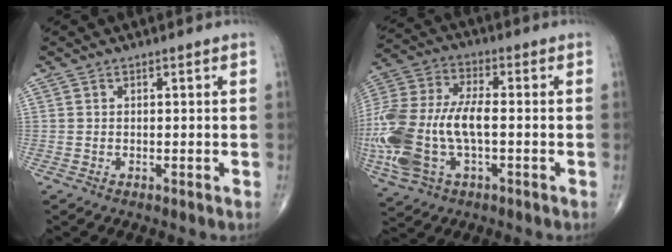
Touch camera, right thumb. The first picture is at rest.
{"total": 22.0, "force": [-3.3, 11.5, 18.5], "torque": [-0.452, 0.007, -0.054]}